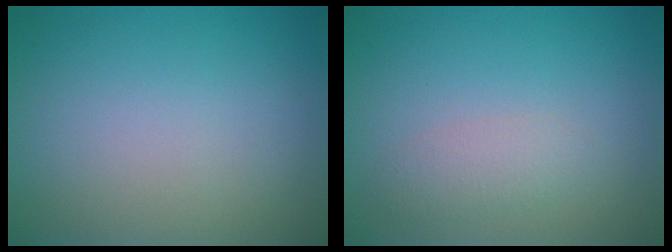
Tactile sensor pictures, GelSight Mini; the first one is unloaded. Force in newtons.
{"total": 1.8, "press": 1.8, "slide": 0.1}